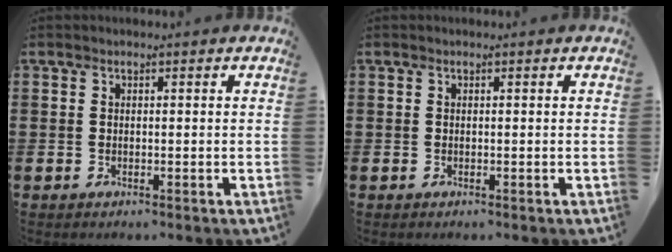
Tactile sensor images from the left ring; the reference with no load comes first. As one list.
[{"total": 0.0}]